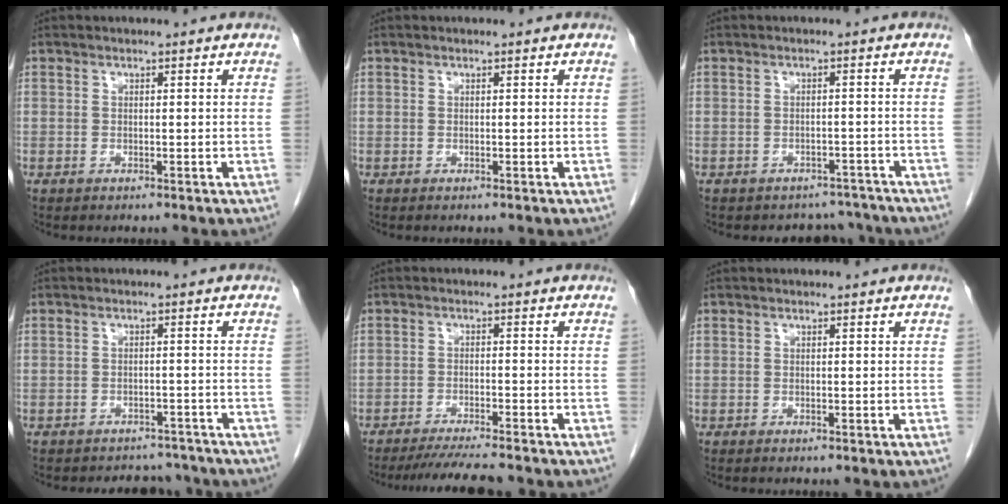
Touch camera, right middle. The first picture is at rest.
{"total": 0.0}
{"total": 5.3, "force": [-4.7, 2.5, -0.4], "torque": [0.015, 0.015, -0.054]}
{"total": 6.6, "force": [-6.1, 2.4, 0.2], "torque": [0.002, 0.008, -0.071]}
{"total": 7.6, "force": [-6.8, 0.0, 3.3], "torque": [-0.045, -0.021, -0.108]}
{"total": 0.0}